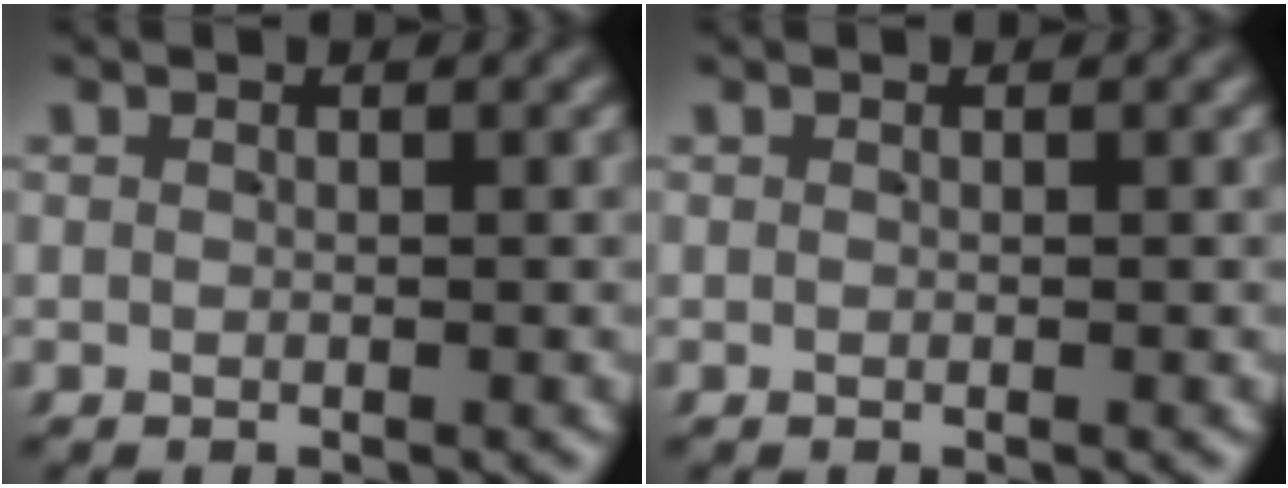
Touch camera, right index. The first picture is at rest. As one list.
[{"total": 0.0}]